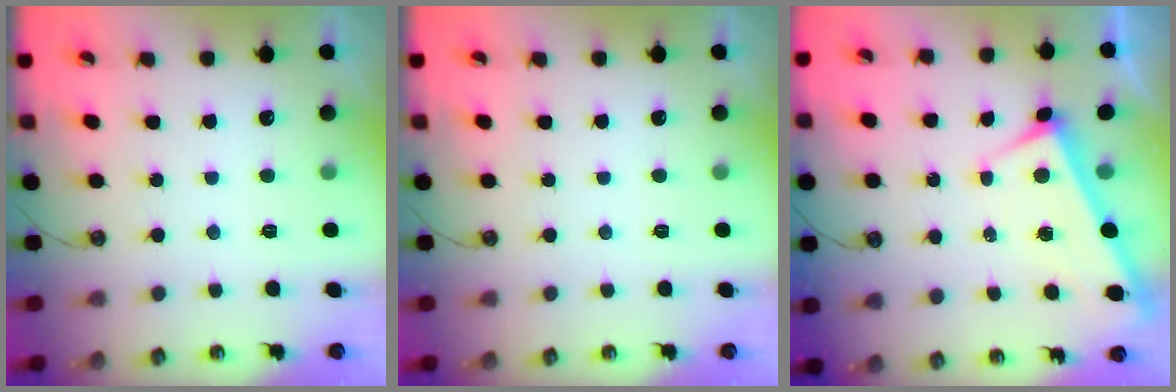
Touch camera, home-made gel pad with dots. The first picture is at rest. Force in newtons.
{"total": 0.0}
{"total": 3.8, "press": 3.8, "slide": 0.2}